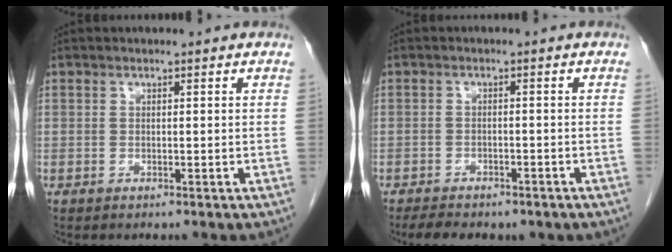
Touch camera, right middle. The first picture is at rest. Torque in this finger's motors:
{"motor_torque": [1.07, -1.05, 0.11, 0.04]}